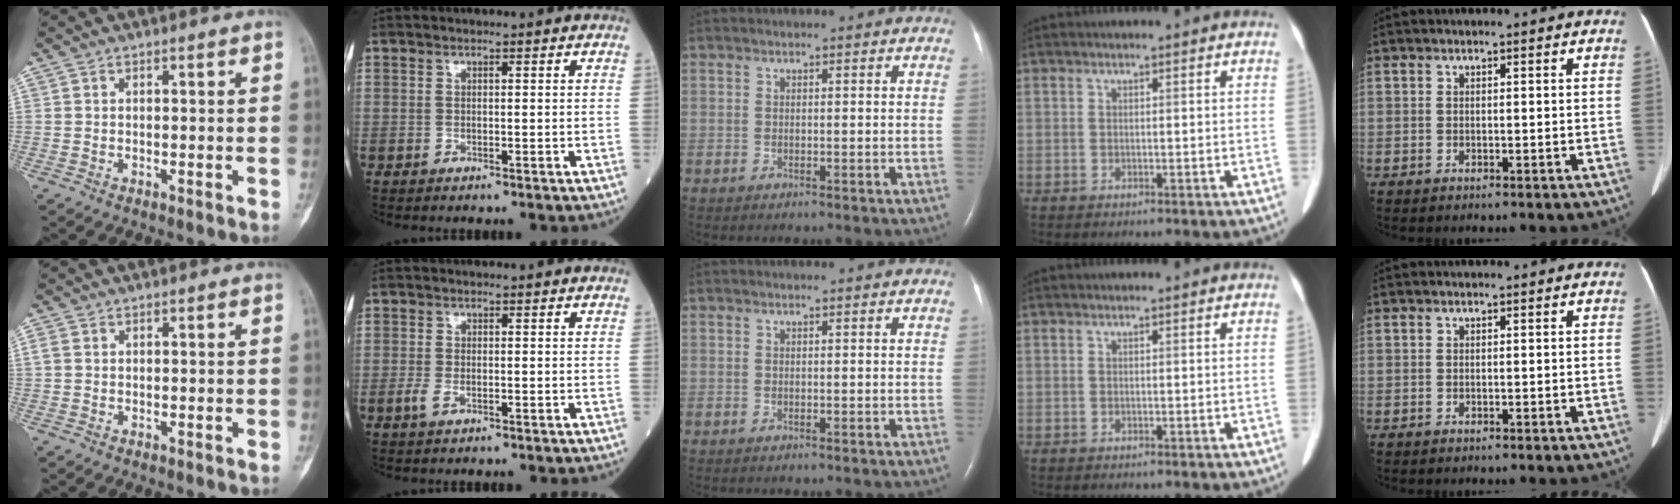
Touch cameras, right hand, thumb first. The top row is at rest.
{"thumb": {"total": 1.1, "force": [0.3, 0.9, 0.6], "torque": [-0.017, 0.007, 0.007]}, "index": {"total": 1.9, "force": [-0.7, 0.8, 1.5], "torque": [-0.039, -0.002, -0.014]}}